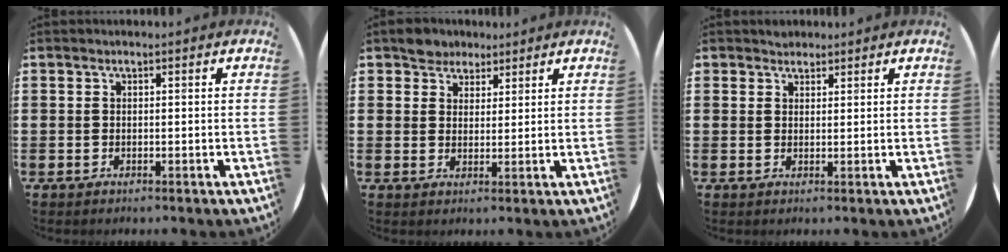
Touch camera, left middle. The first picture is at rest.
{"total": 3.4, "force": [2.8, 1.8, -0.2], "torque": [0.002, 0.004, 0.054]}
{"total": 1.6, "force": [1.4, 0.6, -0.1], "torque": [0.008, 0.000, 0.027]}